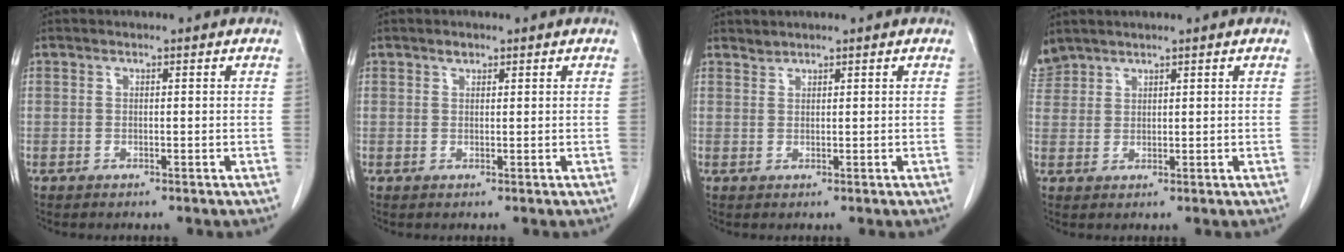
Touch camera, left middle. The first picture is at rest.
{"total": 0.9, "force": [0.7, 0.5, 0.3], "torque": [-0.007, -0.002, 0.011]}
{"total": 1.0, "force": [1.0, 0.0, -0.2], "torque": [0.000, -0.002, 0.020]}
{"total": 3.1, "force": [3.0, 1.0, -0.1], "torque": [-0.006, 0.015, 0.065]}